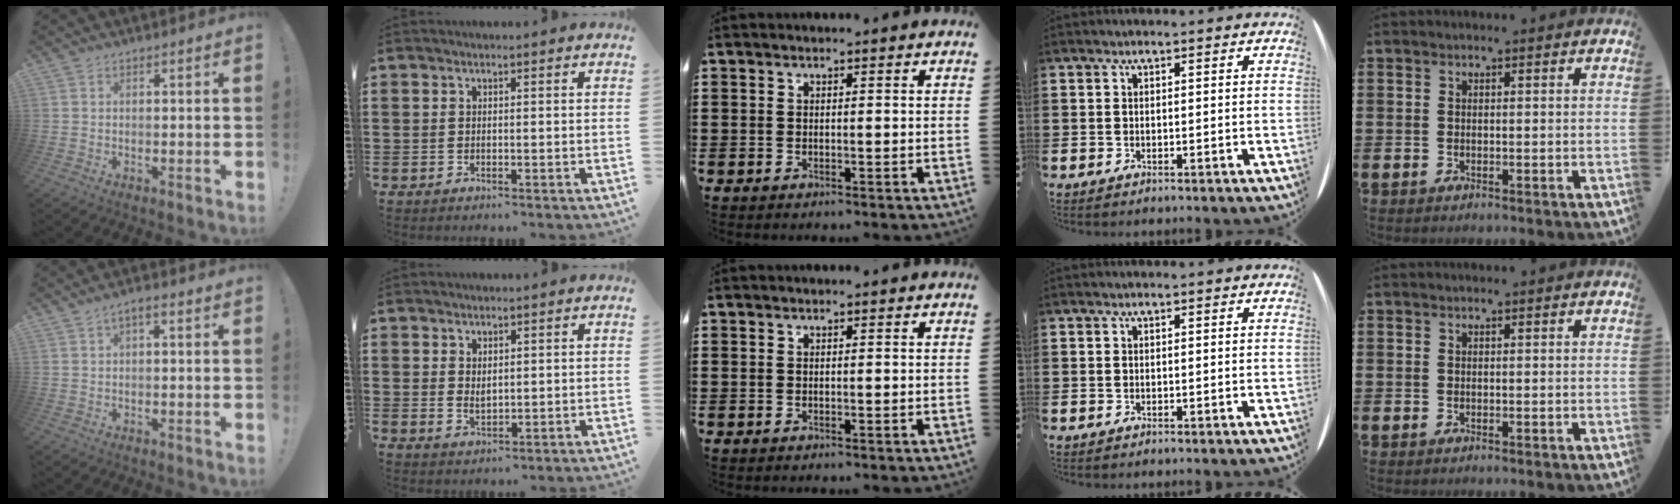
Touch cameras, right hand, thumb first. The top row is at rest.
{"thumb": {"total": 2.2, "force": [0.4, 0.8, 2.0], "torque": [-0.035, 0.004, 0.008]}, "index": {"total": 1.8, "force": [0.9, 1.1, 1.0], "torque": [-0.021, 0.004, 0.017]}}